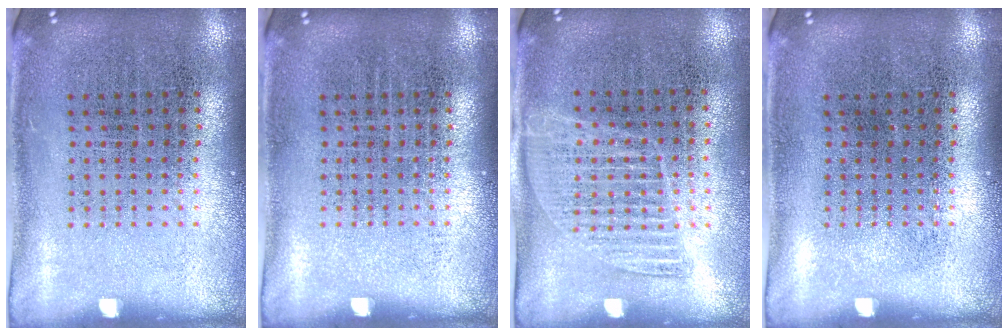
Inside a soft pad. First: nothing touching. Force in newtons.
{"total": 0.0}
{"total": 1.0, "press": 0.9, "slide": 0.5}
{"total": 0.0}